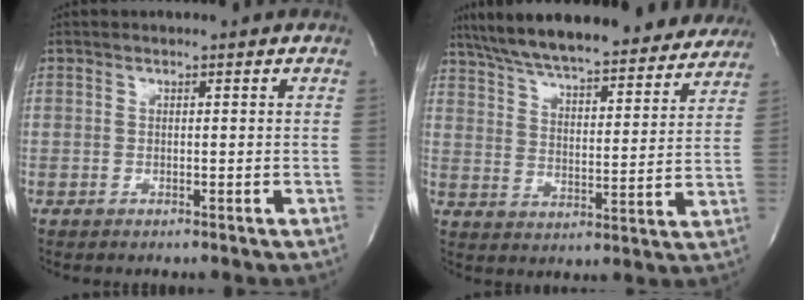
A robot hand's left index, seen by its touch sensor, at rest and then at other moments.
{"total": 27.3, "force": [24.1, 5.6, 11.7], "torque": [-0.194, 0.000, 0.323]}